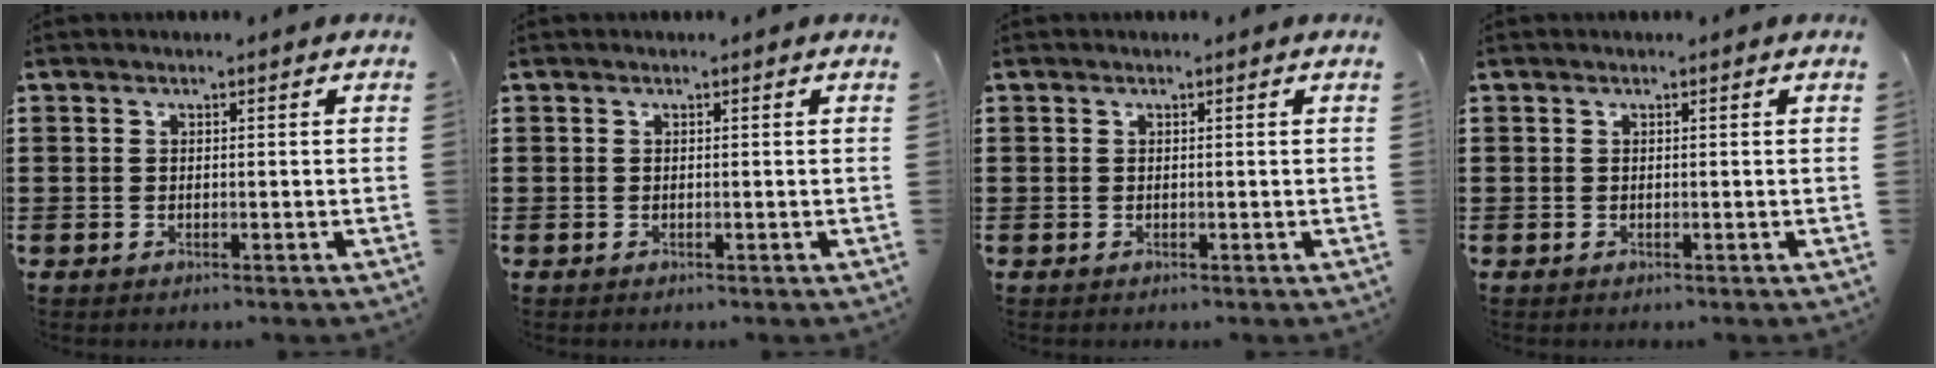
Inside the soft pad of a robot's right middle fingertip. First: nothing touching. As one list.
[{"total": 0.0}, {"total": 0.0}, {"total": 0.0}]